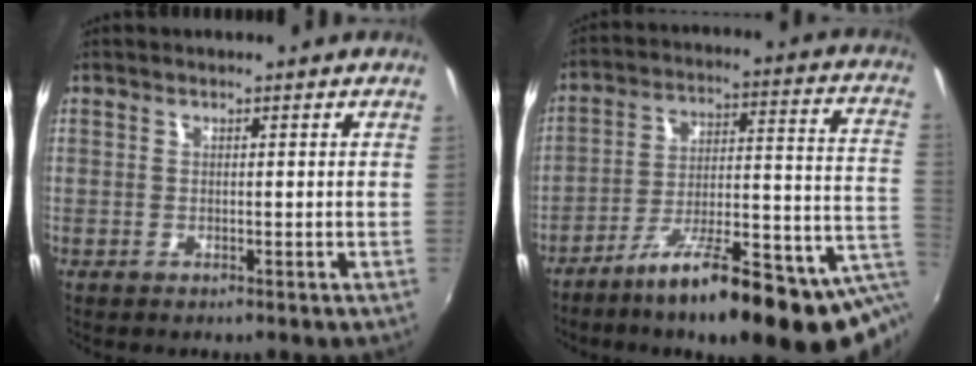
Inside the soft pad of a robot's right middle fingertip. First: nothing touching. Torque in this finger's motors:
{"motor_torque": [1.82, -0.32, 0.47, 0.21]}